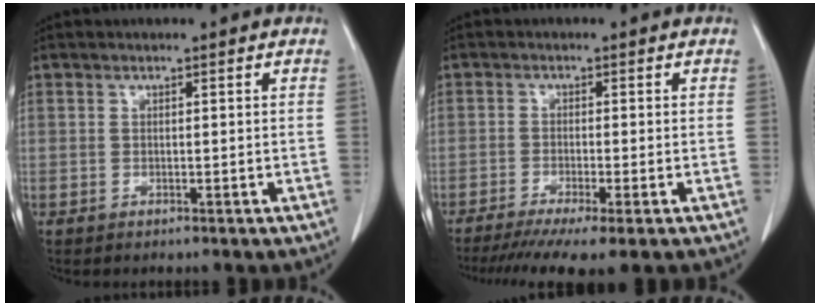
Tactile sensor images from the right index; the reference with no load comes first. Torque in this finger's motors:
{"motor_torque": [1.29, -0.86, 0.41, 0.13]}